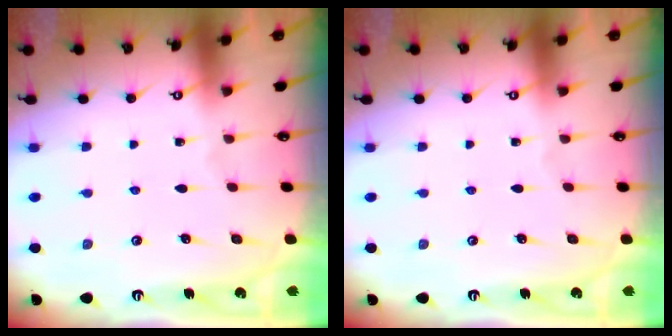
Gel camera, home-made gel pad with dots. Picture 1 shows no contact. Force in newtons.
{"total": 0.0}